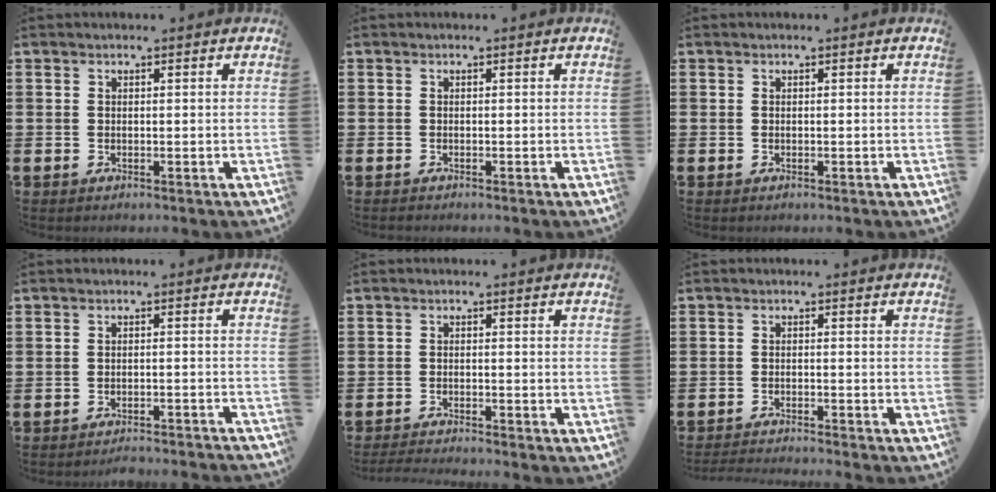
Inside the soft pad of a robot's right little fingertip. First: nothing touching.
{"total": 0.0}
{"total": 0.0}
{"total": 1.7, "force": [-1.7, -0.2, 0.1], "torque": [-0.003, 0.005, -0.036]}
{"total": 1.5, "force": [-1.4, -0.2, 0.4], "torque": [-0.005, 0.002, -0.027]}
{"total": 1.6, "force": [-1.6, -0.3, 0.2], "torque": [-0.001, 0.002, -0.032]}